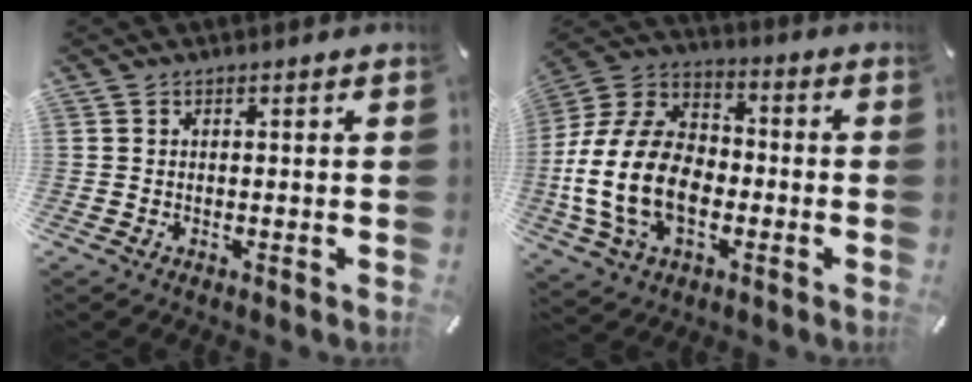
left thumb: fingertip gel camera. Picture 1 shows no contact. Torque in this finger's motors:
{"motor_torque": [0.13, 2.67, 0.93, -0.04, 0.94]}